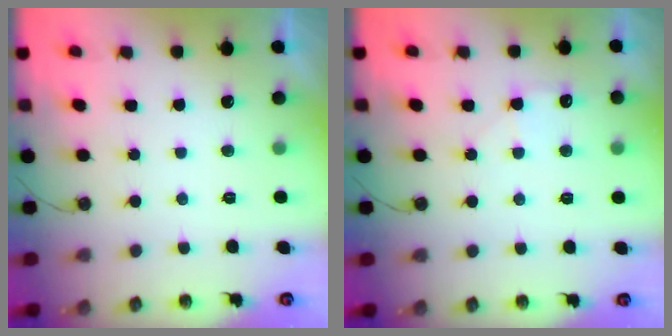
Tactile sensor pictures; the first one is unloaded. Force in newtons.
{"total": 7.1, "press": 7.0, "slide": 0.9}